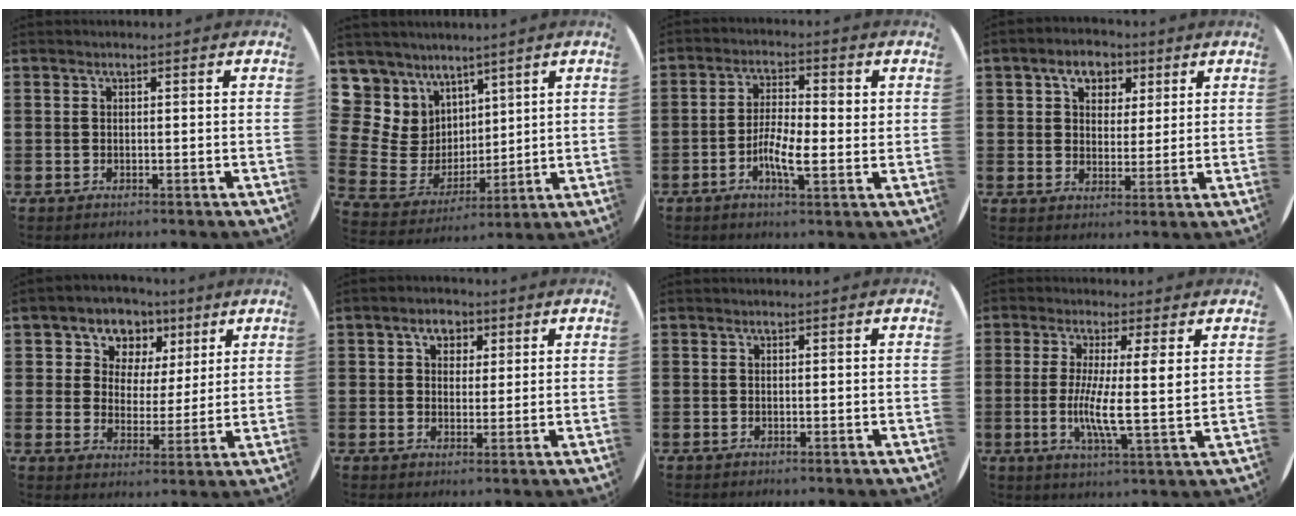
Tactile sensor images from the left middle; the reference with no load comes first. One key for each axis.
{"total": 7.5, "fx": 4.8, "fy": 5.8, "fz": 0.0, "tx": -0.050, "ty": -0.046, "tz": 0.097}
{"total": 5.2, "fx": -1.1, "fy": 1.7, "fz": 4.8, "tx": -0.082, "ty": 0.008, "tz": -0.021}
{"total": 5.5, "fx": 3.1, "fy": 3.9, "fz": 2.5, "tx": -0.043, "ty": 0.011, "tz": 0.049}
{"total": 6.0, "fx": 3.6, "fy": 4.7, "fz": 0.8, "tx": -0.048, "ty": -0.018, "tz": 0.058}
{"total": 3.6, "fx": 2.0, "fy": 2.6, "fz": 1.6, "tx": -0.024, "ty": 0.007, "tz": 0.030}
{"total": 0.0}
{"total": 6.5, "fx": 0.7, "fy": 0.5, "fz": 6.5, "tx": -0.123, "ty": -0.004, "tz": 0.008}